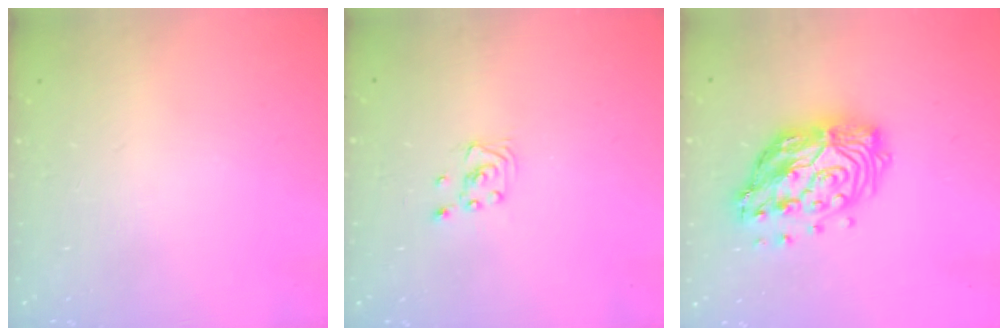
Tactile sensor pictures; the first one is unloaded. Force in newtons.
{"total": 2.0, "press": 2.0, "slide": 0.1}
{"total": 17.1, "press": 17.0, "slide": 1.6}